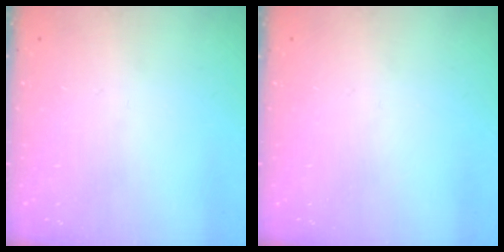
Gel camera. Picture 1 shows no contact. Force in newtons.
{"total": 0.0}